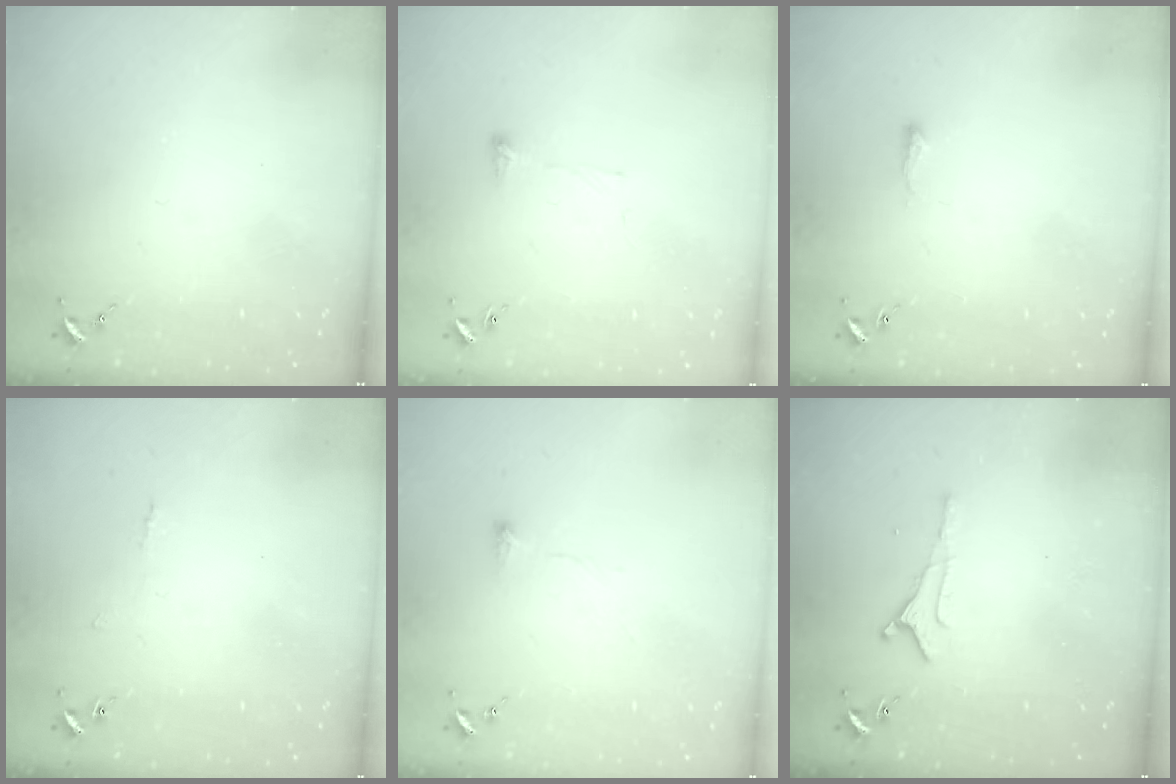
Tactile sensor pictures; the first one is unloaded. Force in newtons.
{"total": 3.7, "press": 3.6, "slide": 0.7}
{"total": 3.9, "press": 3.9, "slide": 0.6}
{"total": 3.3, "press": 3.3, "slide": 0.3}
{"total": 6.5, "press": 6.4, "slide": 0.9}
{"total": 3.8, "press": 3.7, "slide": 0.5}